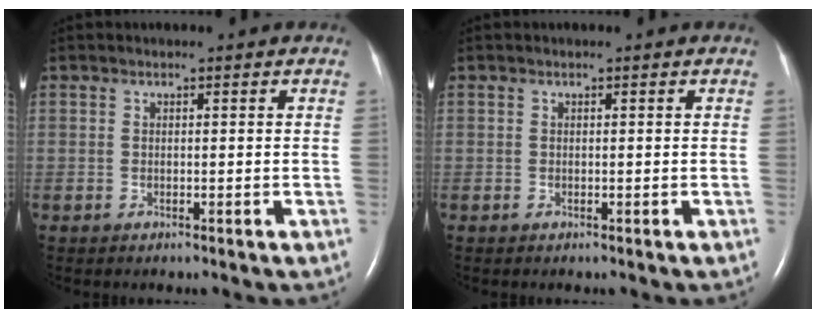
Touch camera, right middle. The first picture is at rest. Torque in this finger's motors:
{"motor_torque": [0.03, -0.05, 0.00, 0.00]}